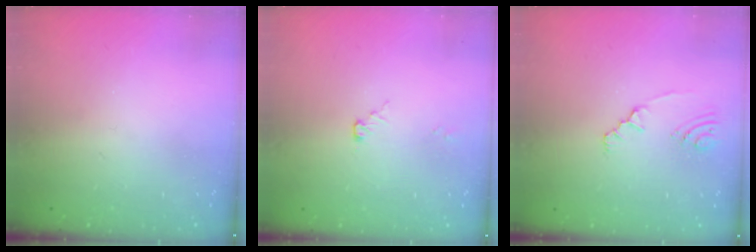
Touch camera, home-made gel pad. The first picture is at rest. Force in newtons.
{"total": 3.8, "press": 3.8, "slide": 0.4}
{"total": 2.1, "press": 1.9, "slide": 0.9}